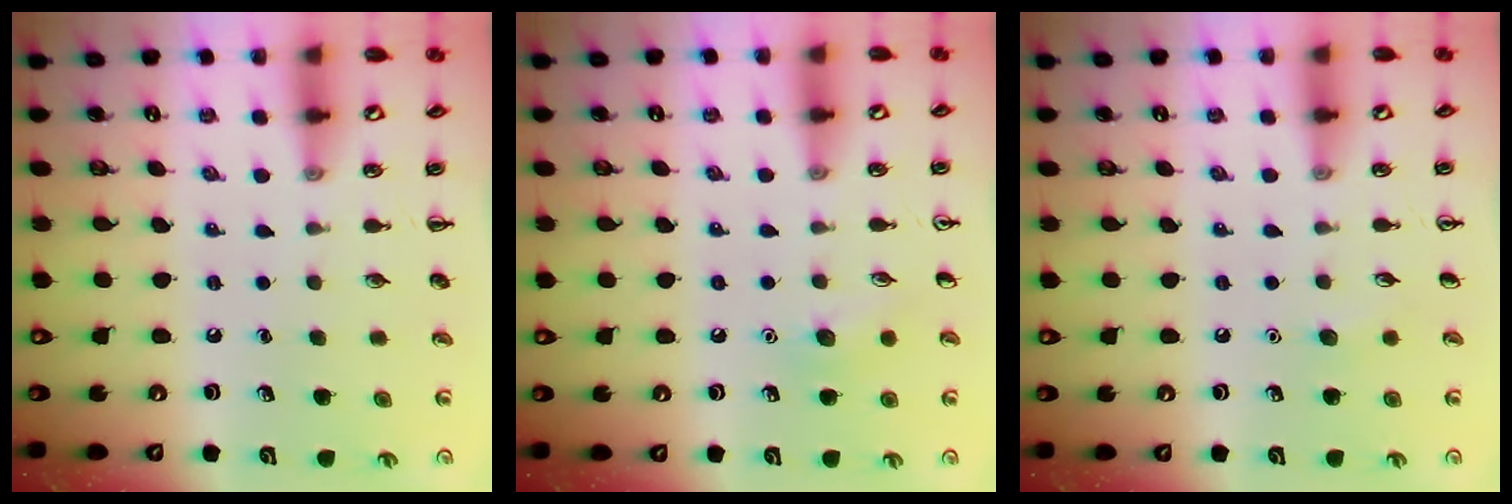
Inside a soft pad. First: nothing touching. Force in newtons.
{"total": 6.7, "press": 6.4, "slide": 2.1}
{"total": 4.0, "press": 3.8, "slide": 1.2}